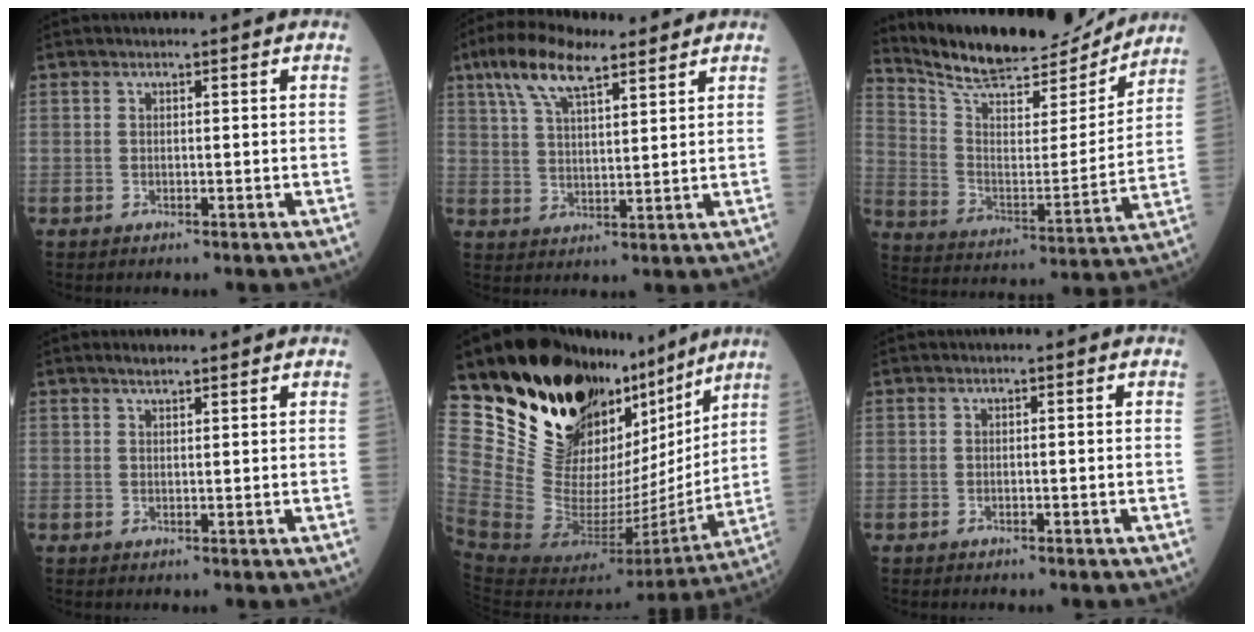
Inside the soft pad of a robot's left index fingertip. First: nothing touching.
{"total": 10.3, "force": [6.9, 3.1, 7.1], "torque": [-0.142, 0.029, 0.128]}
{"total": 18.8, "force": [17.5, 3.9, 5.4], "torque": [-0.101, -0.020, 0.276]}
{"total": 2.1, "force": [1.9, 0.3, 1.0], "torque": [-0.019, 0.013, 0.031]}
{"total": 30.4, "force": [22.1, 12.5, 16.7], "torque": [-0.275, -0.013, 0.357]}
{"total": 0.0}